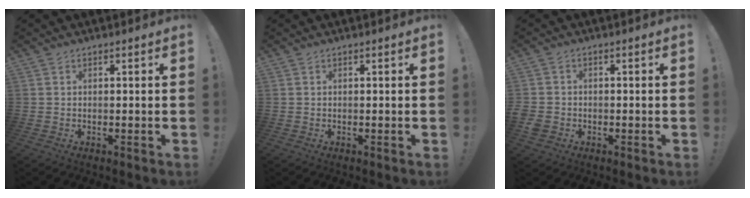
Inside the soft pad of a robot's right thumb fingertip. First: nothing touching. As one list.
[{"total": 0.0}, {"total": 3.2, "force": [-1.1, 2.8, 1.3], "torque": [-0.038, 0.003, -0.020]}]